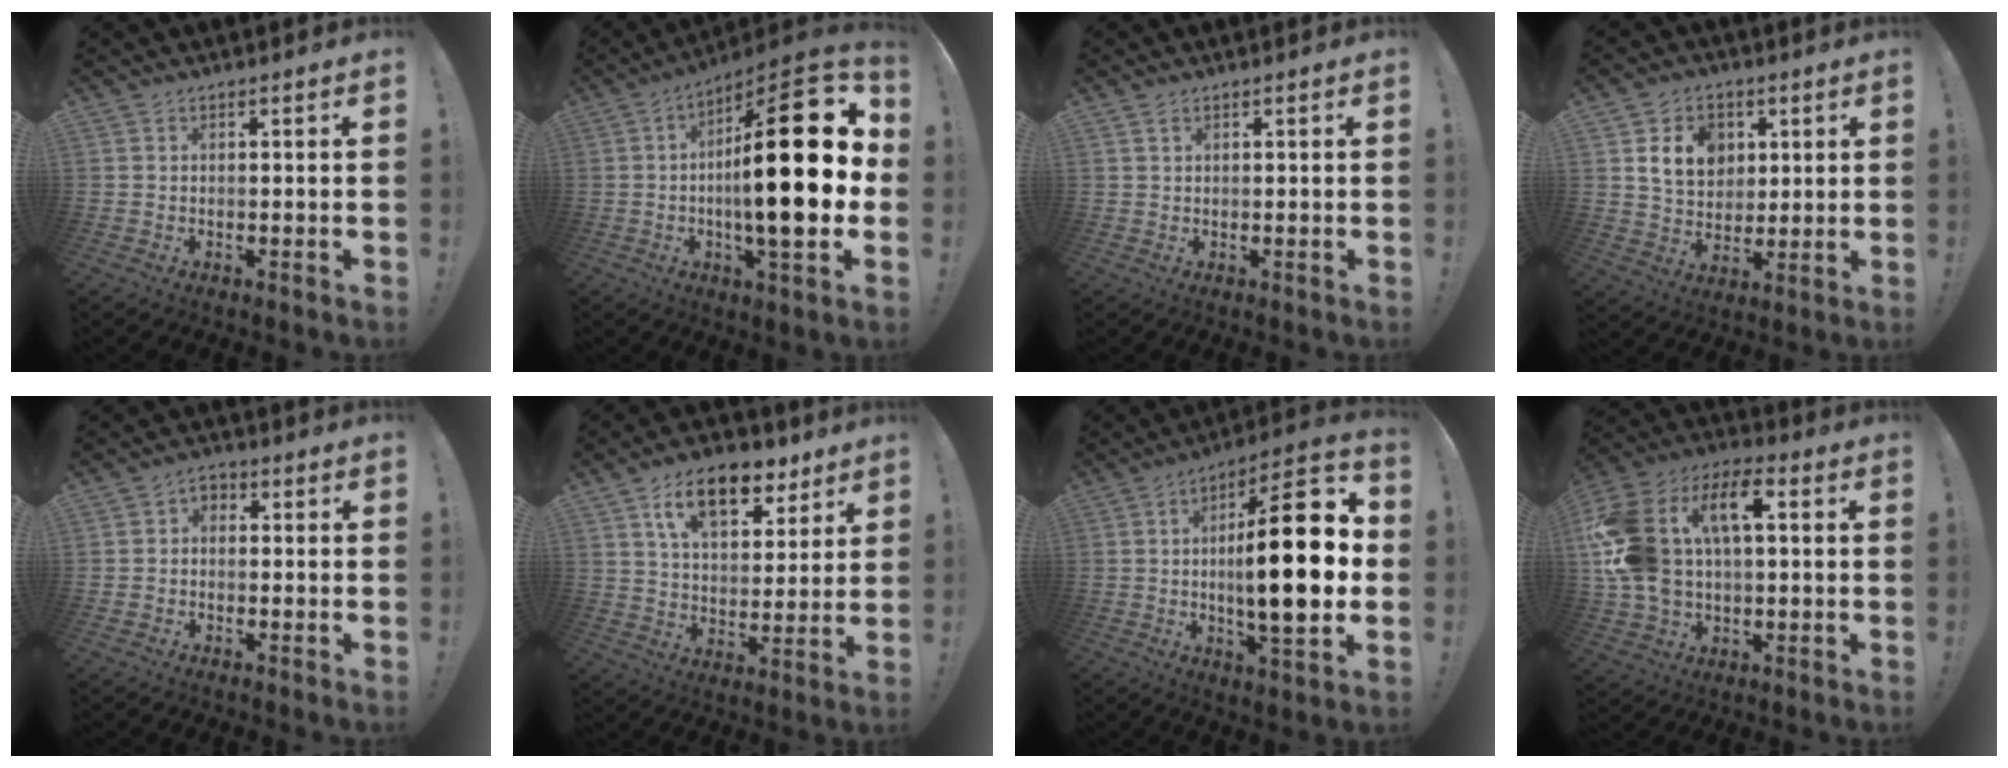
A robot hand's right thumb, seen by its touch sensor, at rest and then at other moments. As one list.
[{"total": 26.7, "force": [0.8, 6.4, 25.9], "torque": [-0.413, -0.015, -0.001]}, {"total": 1.2, "force": [0.8, 0.6, 0.6], "torque": [-0.006, -0.002, 0.014]}, {"total": 12.5, "force": [4.7, 9.8, 6.2], "torque": [-0.087, -0.009, 0.093]}, {"total": 3.0, "force": [-1.1, 2.5, 1.3], "torque": [-0.020, 0.012, -0.021]}, {"total": 15.8, "force": [9.1, 8.6, 9.7], "torque": [-0.147, -0.036, 0.160]}, {"total": 23.2, "force": [0.5, 6.3, 22.4], "torque": [-0.361, -0.009, -0.005]}, {"total": 21.0, "force": [4.4, 14.1, 14.9], "torque": [-0.298, 0.001, 0.082]}]